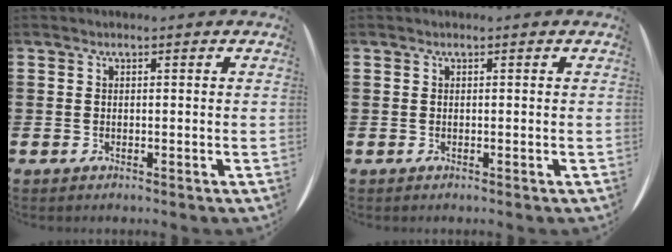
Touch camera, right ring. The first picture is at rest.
{"total": 0.0}